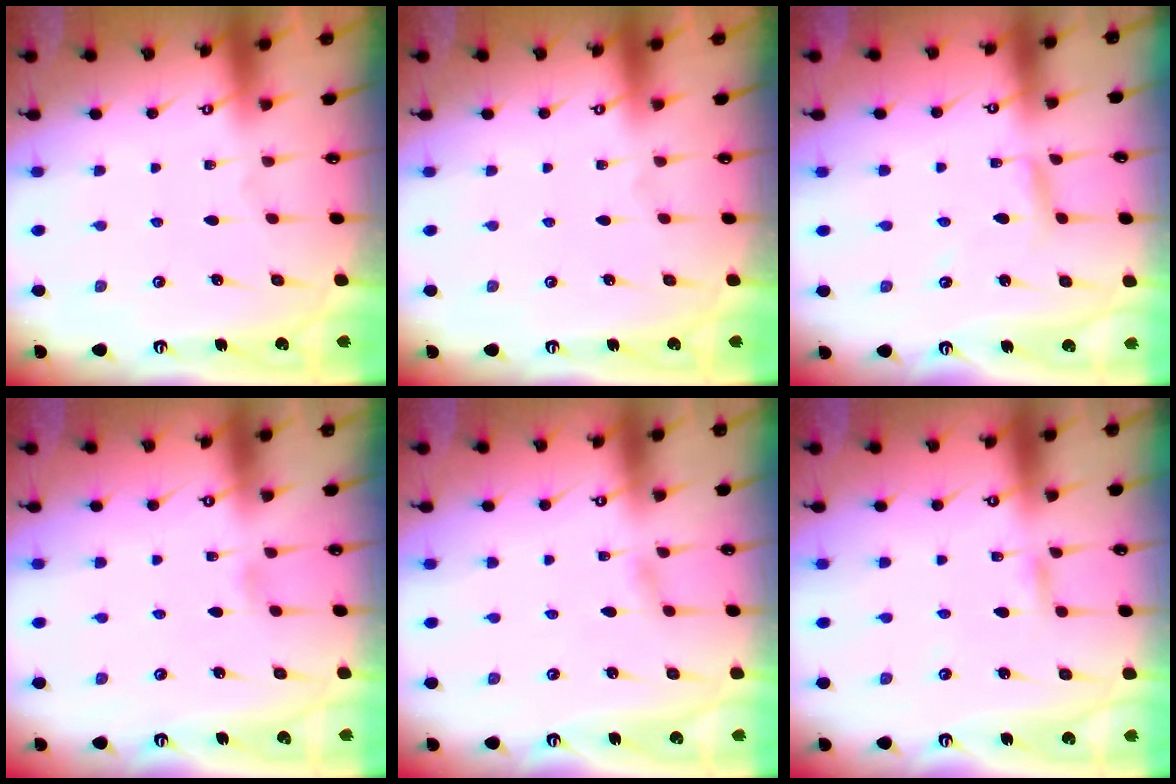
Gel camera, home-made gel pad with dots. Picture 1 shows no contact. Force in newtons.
{"total": 0.0}
{"total": 2.8, "press": 2.8, "slide": 0.2}
{"total": 2.6, "press": 2.6, "slide": 0.3}
{"total": 1.9, "press": 1.8, "slide": 0.2}
{"total": 2.7, "press": 2.7, "slide": 0.2}